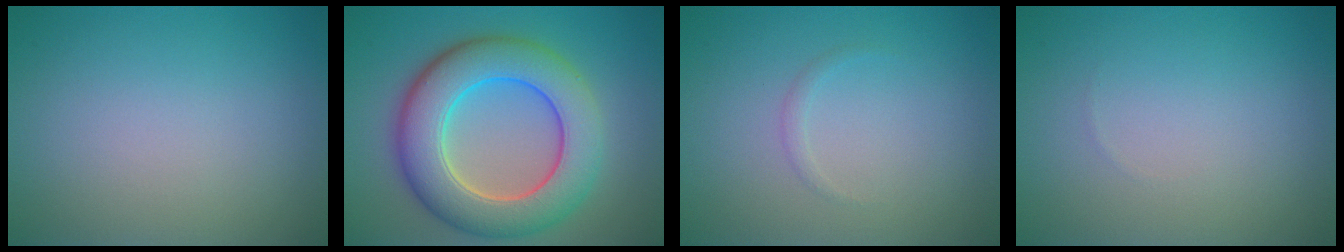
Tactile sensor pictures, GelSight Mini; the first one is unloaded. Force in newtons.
{"total": 9.5, "press": 9.5, "slide": 0.3}
{"total": 0.6, "press": 0.6, "slide": 0.1}
{"total": 0.0}